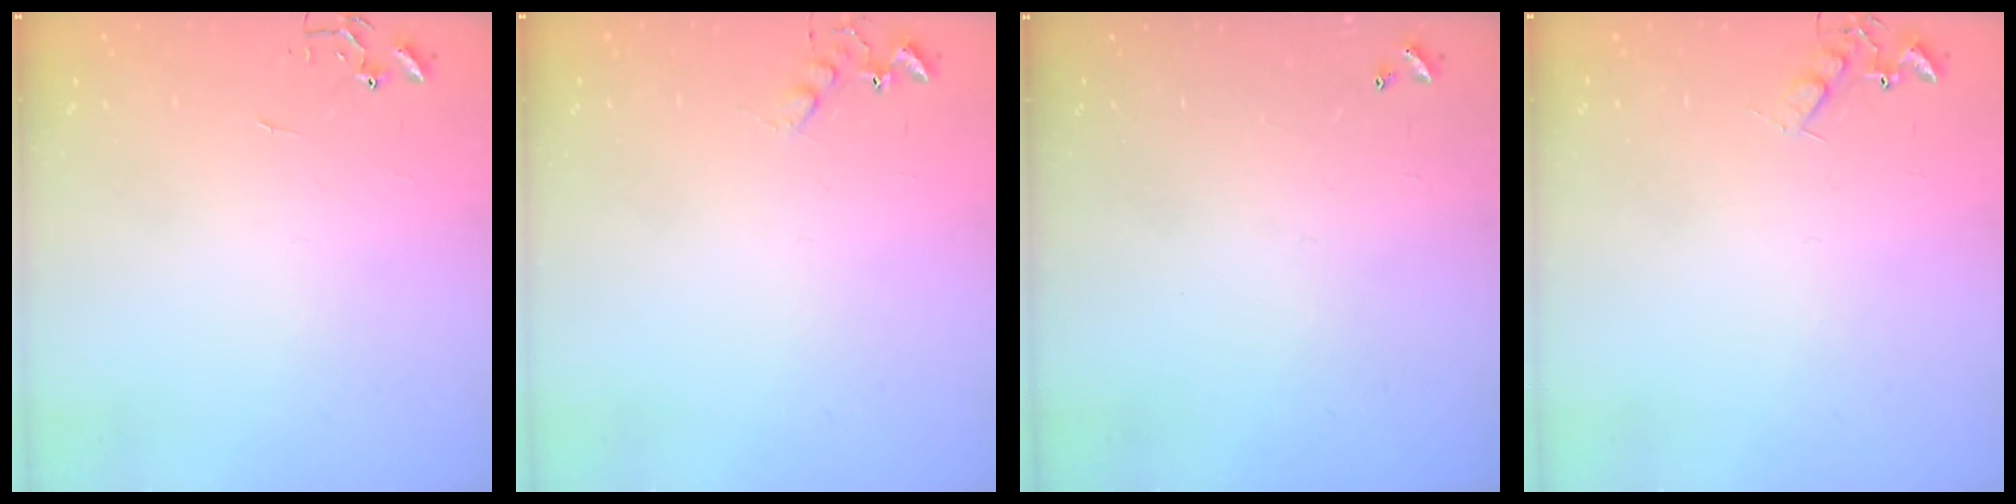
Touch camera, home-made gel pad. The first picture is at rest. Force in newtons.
{"total": 5.2, "press": 5.1, "slide": 0.9}
{"total": 0.0}
{"total": 5.8, "press": 5.7, "slide": 0.6}